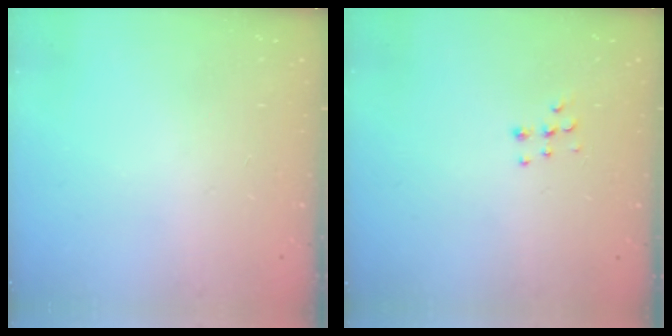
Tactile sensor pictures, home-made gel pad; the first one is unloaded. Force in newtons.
{"total": 6.2, "press": 6.1, "slide": 0.7}